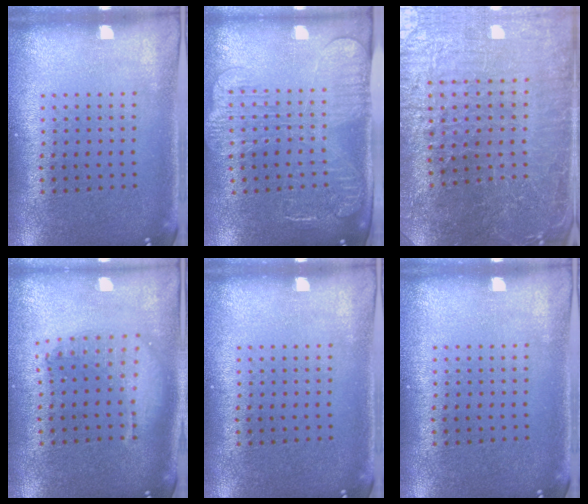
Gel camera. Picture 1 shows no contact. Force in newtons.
{"total": 2.5, "press": 2.1, "slide": 1.4}
{"total": 4.7, "press": 4.5, "slide": 1.3}
{"total": 1.8, "press": 1.5, "slide": 0.9}
{"total": 0.0}
{"total": 0.0}